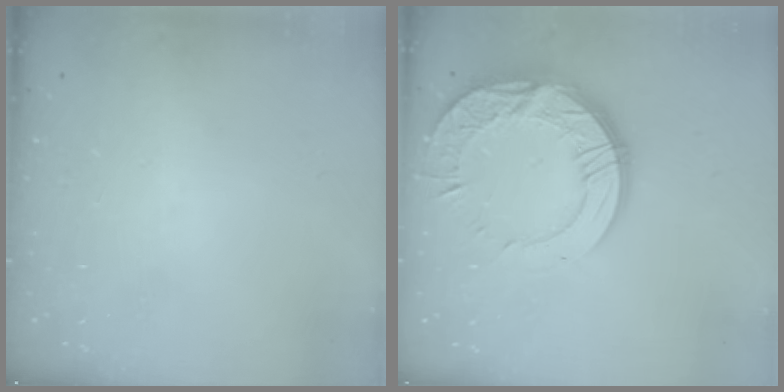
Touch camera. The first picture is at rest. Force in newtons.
{"total": 18.7, "press": 18.7, "slide": 1.4}